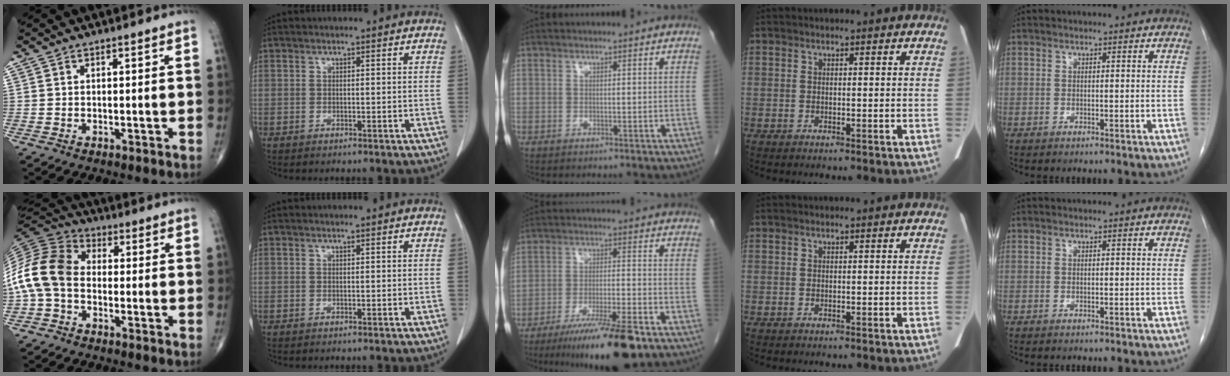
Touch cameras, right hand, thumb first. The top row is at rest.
{"thumb": {"total": 12.7, "force": [-1.9, 9.1, 8.7], "torque": [-0.177, 0.032, -0.052]}, "middle": {"total": 13.8, "force": [-9.6, 1.0, 9.9], "torque": [-0.155, -0.033, -0.158]}}